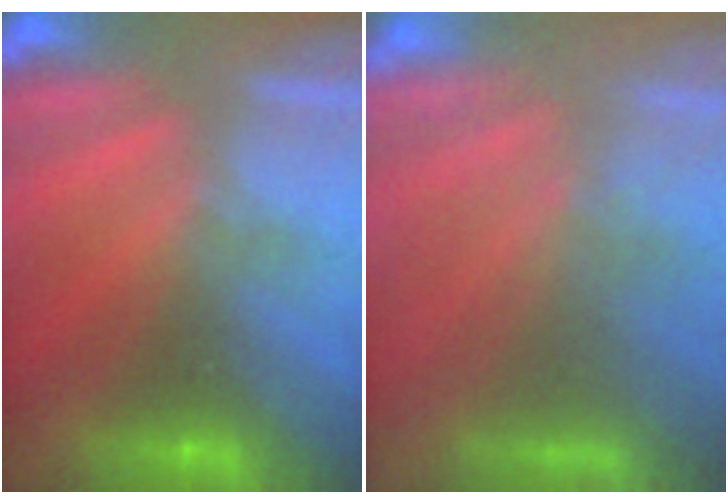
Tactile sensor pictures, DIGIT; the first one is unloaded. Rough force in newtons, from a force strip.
{"total": 10.4}